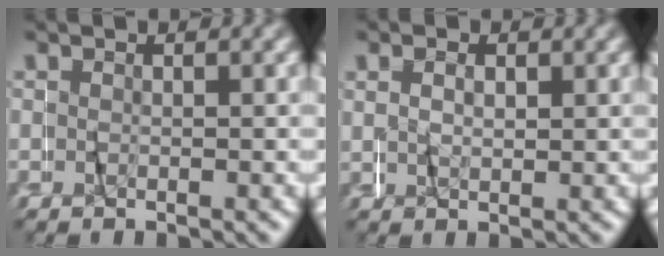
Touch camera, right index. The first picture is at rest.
{"total": 0.6, "force": [0.4, 0.3, 0.0], "torque": [-0.004, -0.002, 0.011]}